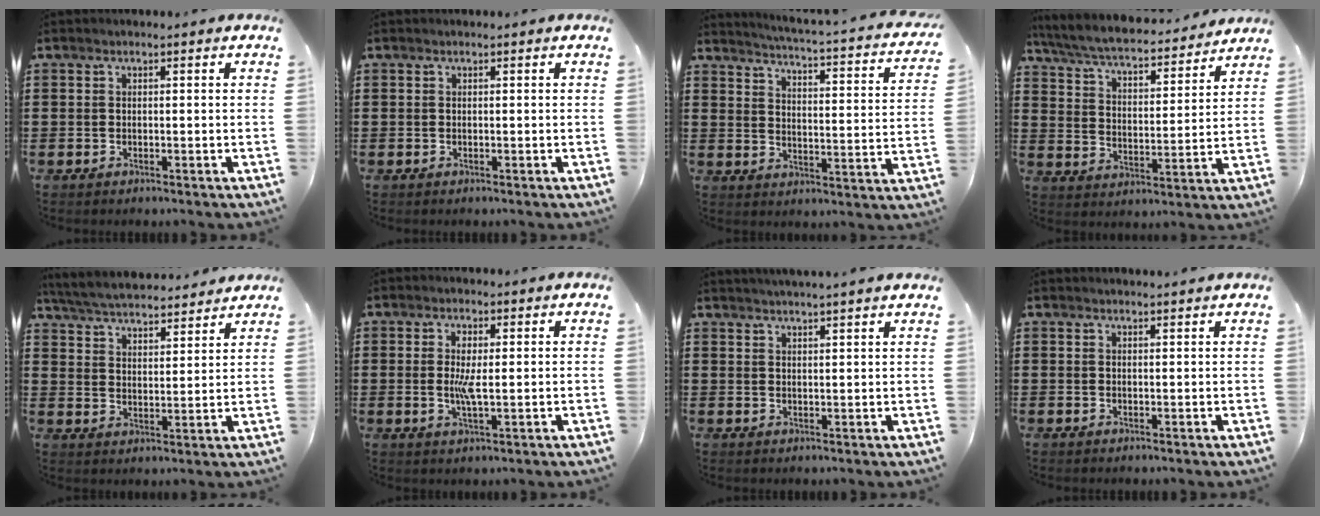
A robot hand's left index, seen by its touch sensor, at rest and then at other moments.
{"total": 0.0}
{"total": 2.6, "force": [2.3, -0.4, 1.2], "torque": [-0.044, -0.030, 0.026]}
{"total": 5.8, "force": [5.4, 0.3, 2.1], "torque": [-0.065, -0.038, 0.088]}
{"total": 5.1, "force": [5.0, 0.3, 0.9], "torque": [-0.042, -0.028, 0.085]}
{"total": 4.1, "force": [0.4, 1.2, 3.9], "torque": [-0.075, 0.003, 0.005]}
{"total": 2.3, "force": [2.2, -0.6, 0.3], "torque": [-0.010, -0.008, 0.041]}
{"total": 1.0, "force": [0.9, -0.1, 0.2], "torque": [-0.005, -0.003, 0.018]}